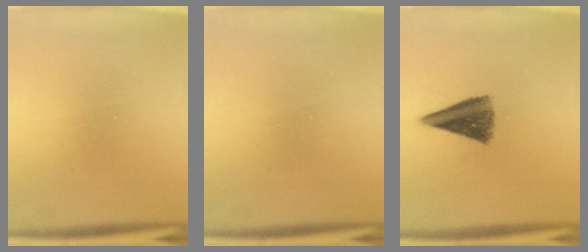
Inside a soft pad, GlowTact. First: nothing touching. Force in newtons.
{"total": 0.0}
{"total": 8.5}